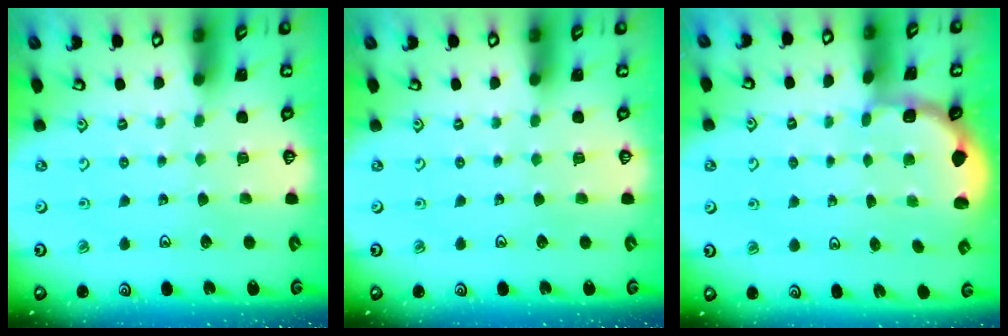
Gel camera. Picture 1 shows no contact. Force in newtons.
{"total": 0.0}
{"total": 2.0, "press": 1.8, "slide": 0.7}